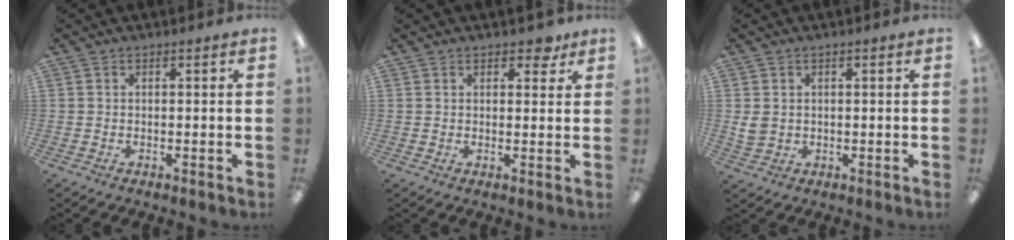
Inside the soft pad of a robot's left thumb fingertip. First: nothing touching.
{"total": 3.4, "force": [2.4, 1.8, 1.7], "torque": [-0.014, -0.004, 0.038]}
{"total": 3.1, "force": [0.7, 2.5, 1.6], "torque": [-0.023, 0.001, 0.014]}